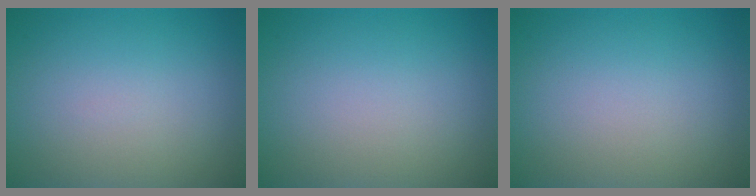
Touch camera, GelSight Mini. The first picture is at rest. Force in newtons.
{"total": 0.0}
{"total": 0.0}